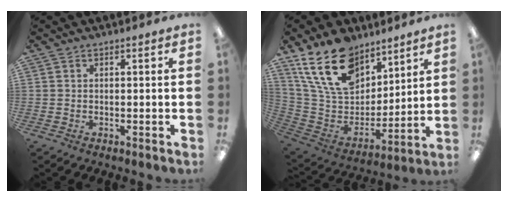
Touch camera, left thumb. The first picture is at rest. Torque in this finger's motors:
{"motor_torque": [2.92, 1.95, 1.54, -1.23, 0.59]}